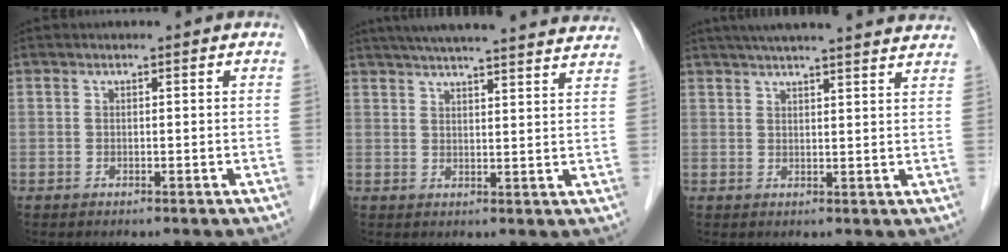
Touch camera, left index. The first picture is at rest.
{"total": 24.5, "force": [22.5, 1.4, 9.6], "torque": [-0.151, 0.001, 0.284]}
{"total": 20.5, "force": [18.5, 1.0, 8.8], "torque": [-0.136, 0.021, 0.234]}